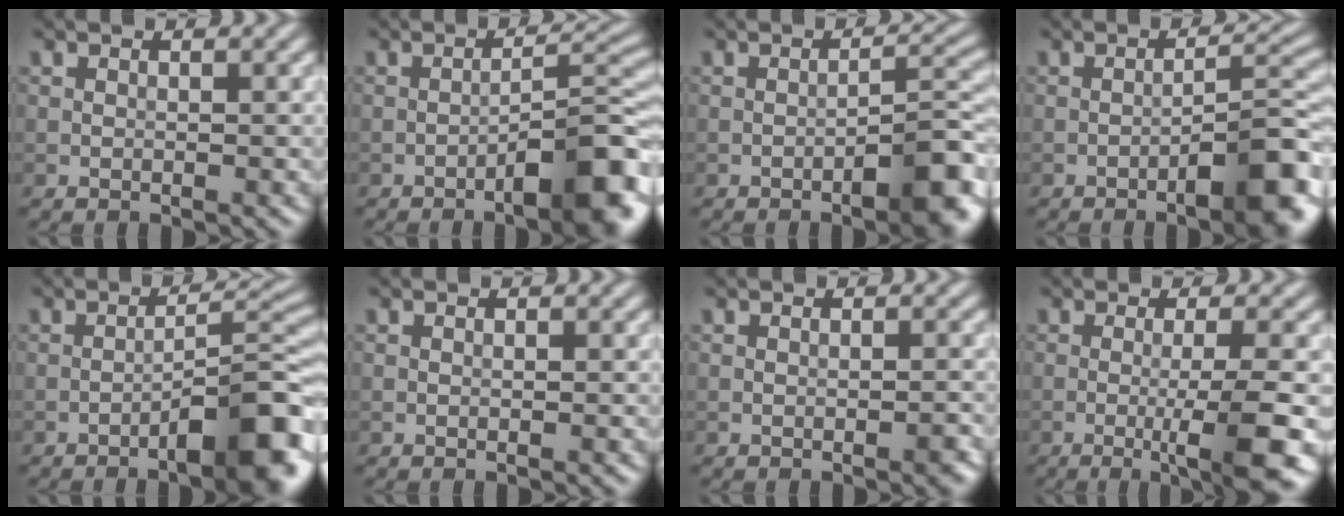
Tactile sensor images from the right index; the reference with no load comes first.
{"total": 7.1, "force": [-4.0, 1.7, 5.6], "torque": [-0.074, 0.017, -0.061]}
{"total": 5.3, "force": [-2.8, 1.2, 4.3], "torque": [-0.060, 0.013, -0.040]}
{"total": 6.5, "force": [-3.4, 1.5, 5.4], "torque": [-0.073, 0.016, -0.051]}
{"total": 7.9, "force": [-4.5, 1.9, 6.2], "torque": [-0.082, 0.015, -0.068]}
{"total": 0.0}
{"total": 0.9, "force": [-0.5, 0.2, 0.8], "torque": [-0.010, 0.001, -0.007]}
{"total": 6.4, "force": [-1.8, 1.1, 6.0], "torque": [-0.085, -0.001, -0.032]}